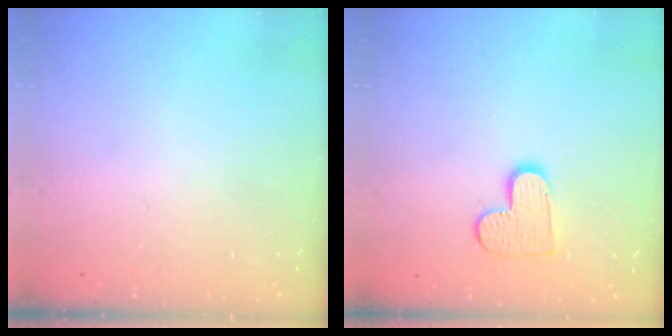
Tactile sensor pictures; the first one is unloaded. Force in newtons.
{"total": 9.3, "press": 9.3, "slide": 0.5}